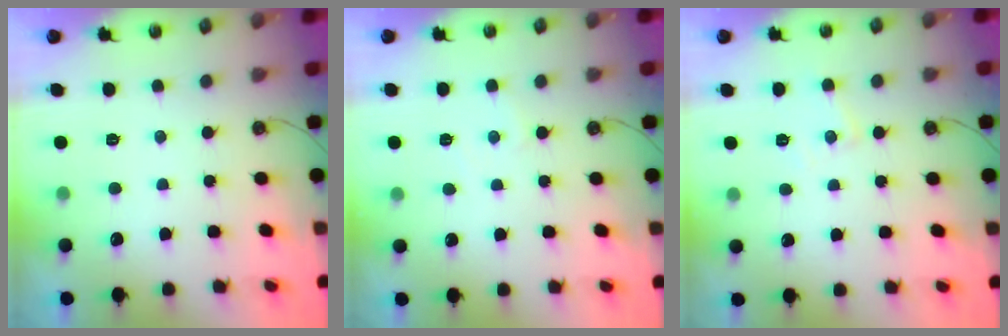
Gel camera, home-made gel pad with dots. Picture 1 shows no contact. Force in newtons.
{"total": 3.6, "press": 3.6, "slide": 0.6}
{"total": 6.3, "press": 6.2, "slide": 0.4}